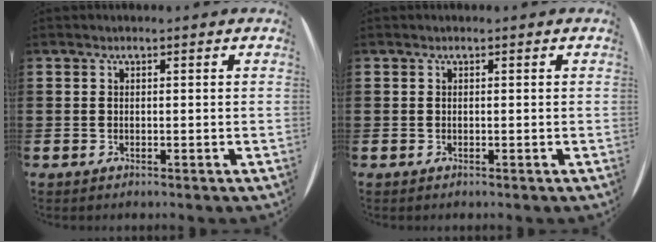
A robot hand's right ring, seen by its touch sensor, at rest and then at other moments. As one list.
[{"total": 0.0}]